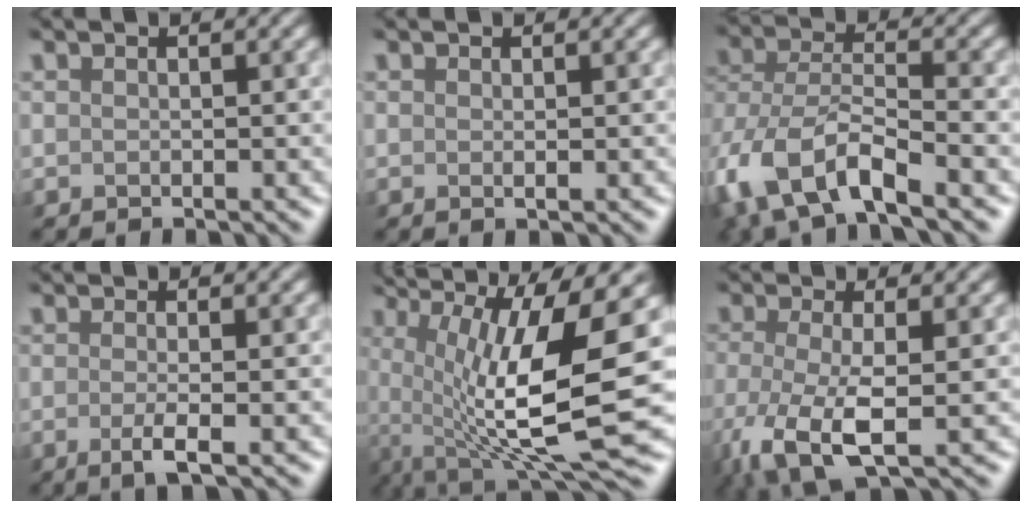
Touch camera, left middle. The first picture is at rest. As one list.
[{"total": 0.5, "force": [0.1, 0.1, 0.5], "torque": [-0.010, -0.001, 0.002]}, {"total": 8.8, "force": [-4.7, 4.1, 6.2], "torque": [-0.133, -0.011, -0.090]}, {"total": 2.4, "force": [-0.7, 0.6, 2.2], "torque": [-0.041, -0.003, -0.019]}, {"total": 14.0, "force": [0.1, 3.6, 13.5], "torque": [-0.225, -0.005, 0.008]}, {"total": 6.9, "force": [-2.4, 2.7, 5.8], "torque": [-0.146, -0.020, -0.051]}]